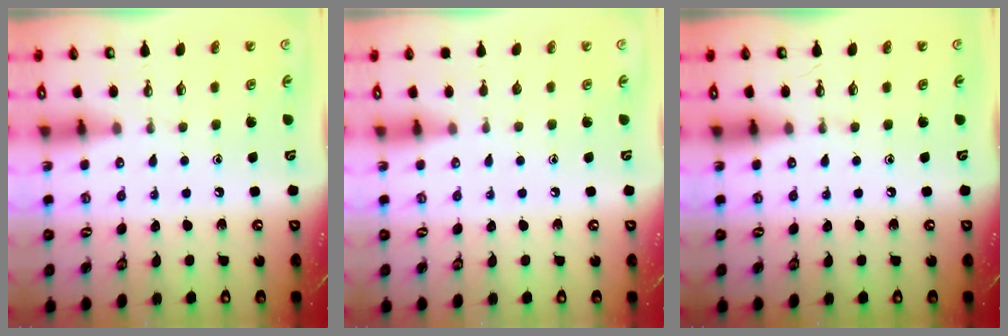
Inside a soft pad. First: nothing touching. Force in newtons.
{"total": 0.0}
{"total": 0.0}